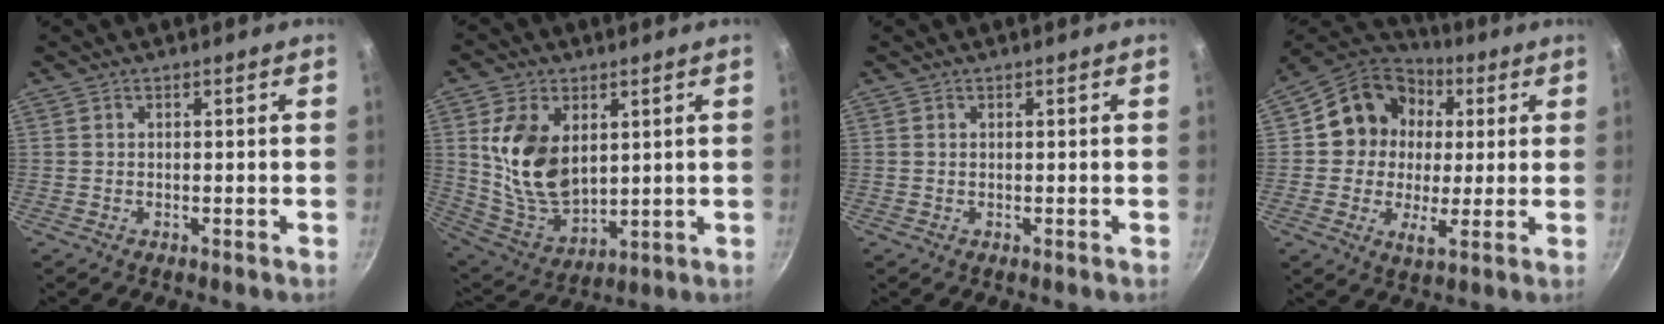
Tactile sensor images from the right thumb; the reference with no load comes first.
{"total": 15.2, "force": [3.5, 9.9, 11.0], "torque": [-0.185, -0.032, 0.081]}
{"total": 0.0}
{"total": 15.2, "force": [3.7, 12.7, 7.5], "torque": [-0.104, 0.002, 0.042]}